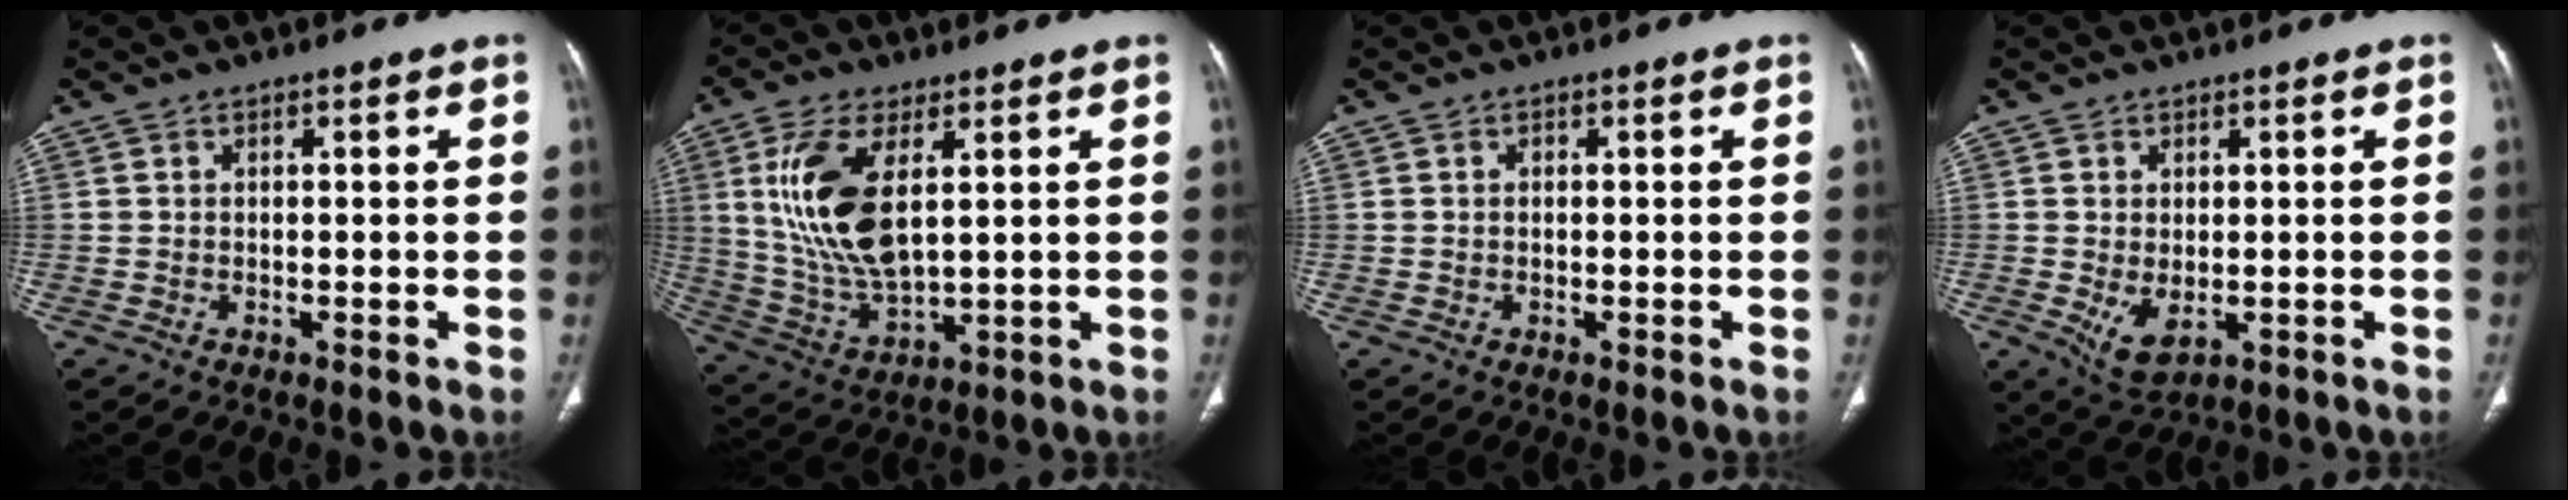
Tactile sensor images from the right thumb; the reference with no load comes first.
{"total": 15.2, "force": [4.0, 7.0, 12.9], "torque": [-0.266, -0.018, 0.090]}
{"total": 0.0}
{"total": 4.8, "force": [-0.8, 2.7, 3.9], "torque": [-0.067, -0.010, 0.004]}